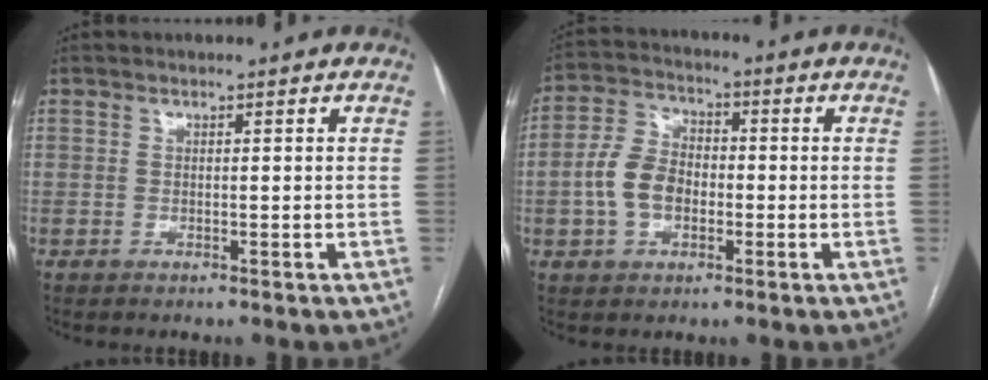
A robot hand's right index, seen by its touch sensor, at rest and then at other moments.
{"total": 8.3, "force": [-1.6, 5.6, 5.9], "torque": [-0.136, 0.022, -0.032]}